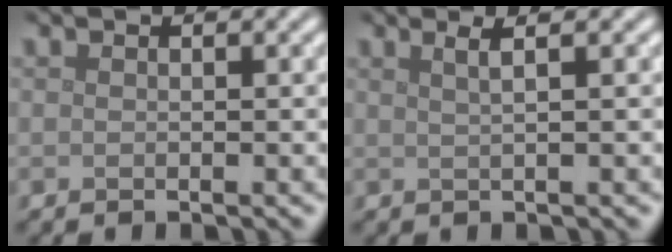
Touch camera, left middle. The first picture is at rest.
{"total": 2.9, "force": [1.6, 1.2, 2.2], "torque": [-0.012, 0.010, -0.007]}